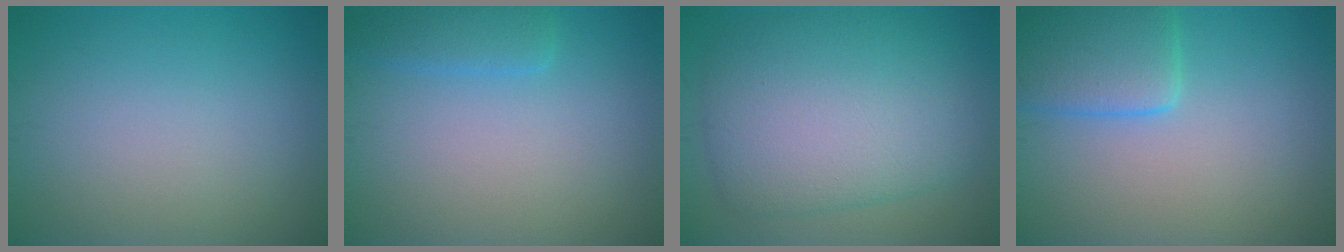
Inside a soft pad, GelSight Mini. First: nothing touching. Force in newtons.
{"total": 2.0, "press": 1.9, "slide": 0.3}
{"total": 9.6, "press": 9.6, "slide": 0.6}
{"total": 4.7, "press": 4.7, "slide": 0.3}